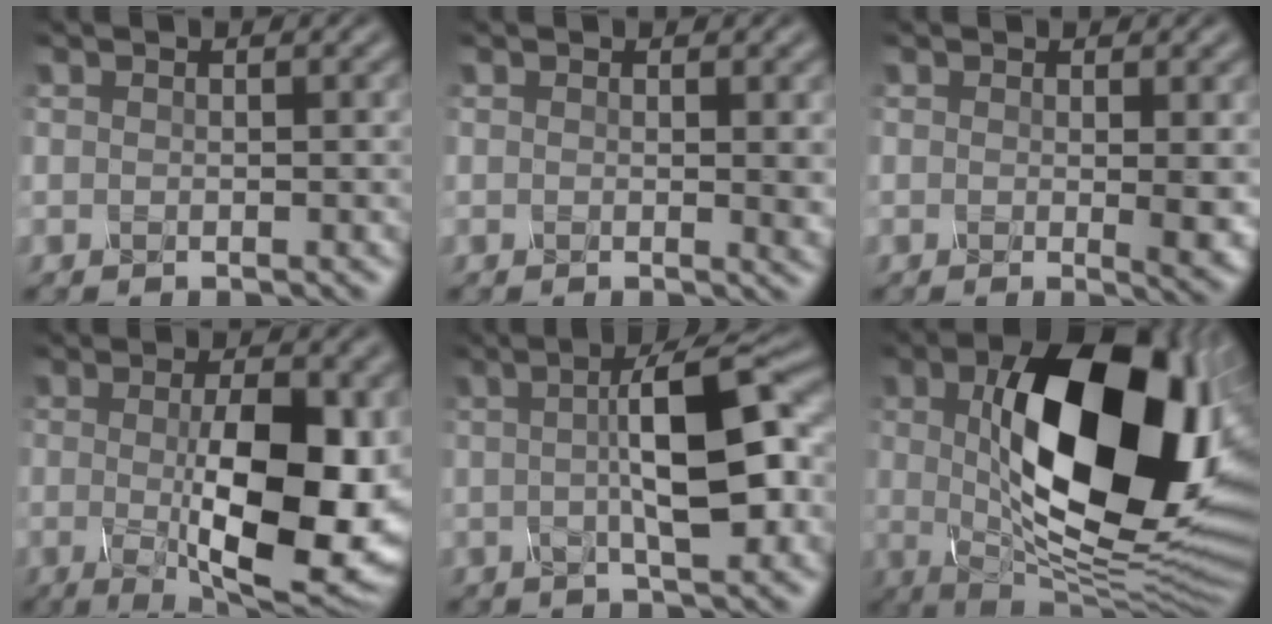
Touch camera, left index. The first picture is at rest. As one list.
[{"total": 1.2, "force": [0.3, 0.2, 1.1], "torque": [-0.012, -0.003, 0.004]}, {"total": 2.8, "force": [0.2, 0.6, 2.7], "torque": [-0.036, -0.008, 0.004]}, {"total": 11.9, "force": [-0.9, 4.2, 11.1], "torque": [-0.165, -0.018, -0.009]}, {"total": 8.5, "force": [0.7, 1.9, 8.2], "torque": [-0.114, 0.010, 0.005]}, {"total": 16.9, "force": [2.7, 8.2, 14.5], "torque": [-0.222, -0.005, 0.047]}]